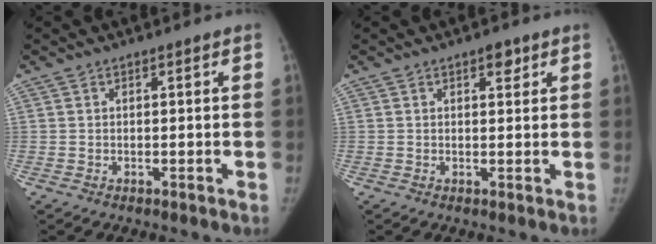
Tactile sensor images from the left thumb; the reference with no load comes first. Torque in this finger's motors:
{"motor_torque": [0.44, -0.16, 0.13, -0.22, 0.09]}